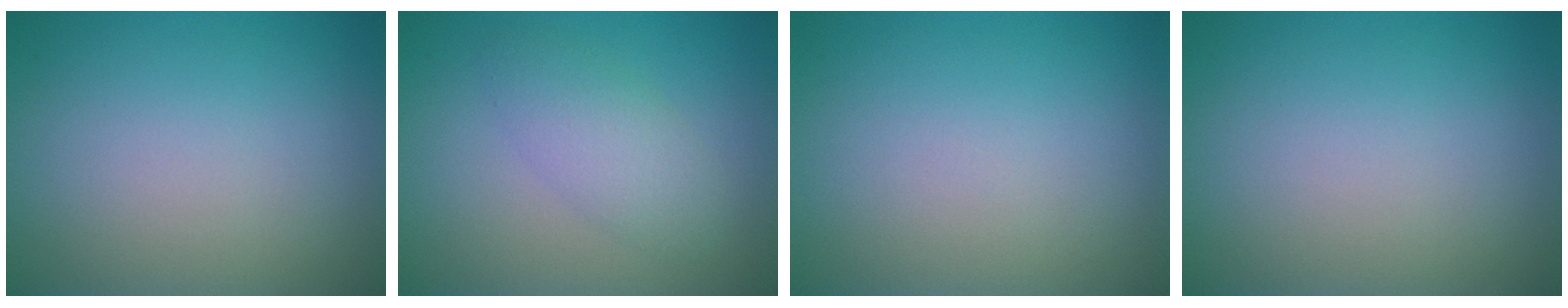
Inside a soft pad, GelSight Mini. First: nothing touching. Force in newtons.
{"total": 3.0, "press": 3.0, "slide": 0.0}
{"total": 0.0}
{"total": 0.0}